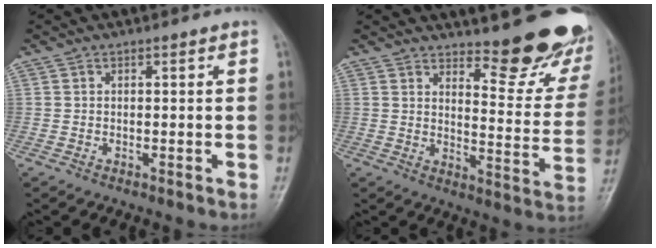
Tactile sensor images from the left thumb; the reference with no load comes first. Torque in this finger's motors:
{"motor_torque": [0.56, 0.15, 0.58, -0.52, 0.08]}